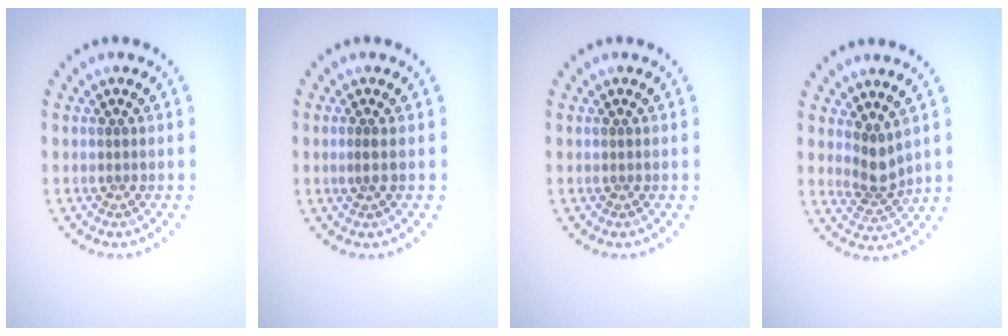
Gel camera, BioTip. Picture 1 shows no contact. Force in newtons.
{"total": 0.6, "press": 0.4, "slide": 0.4}
{"total": 0.0}
{"total": 2.5, "press": 1.9, "slide": 1.7}